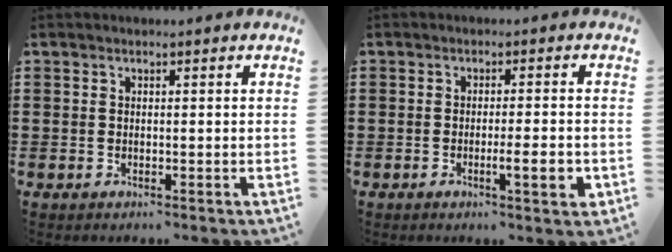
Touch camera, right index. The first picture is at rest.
{"total": 4.7, "force": [-1.5, 0.5, 4.5], "torque": [-0.063, -0.011, -0.024]}